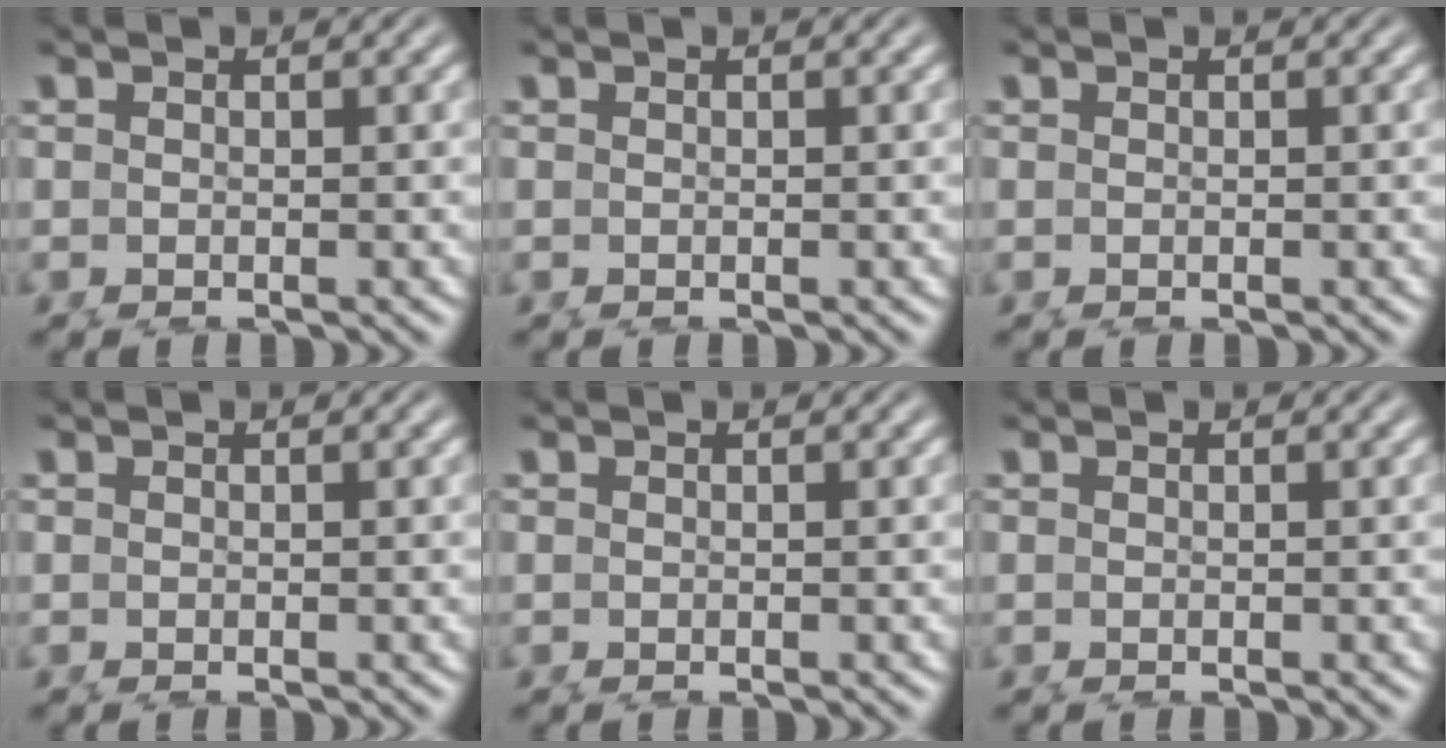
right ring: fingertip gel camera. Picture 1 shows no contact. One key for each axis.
{"total": 0.0}
{"total": 0.0}
{"total": 0.0}
{"total": 0.0}
{"total": 0.0}